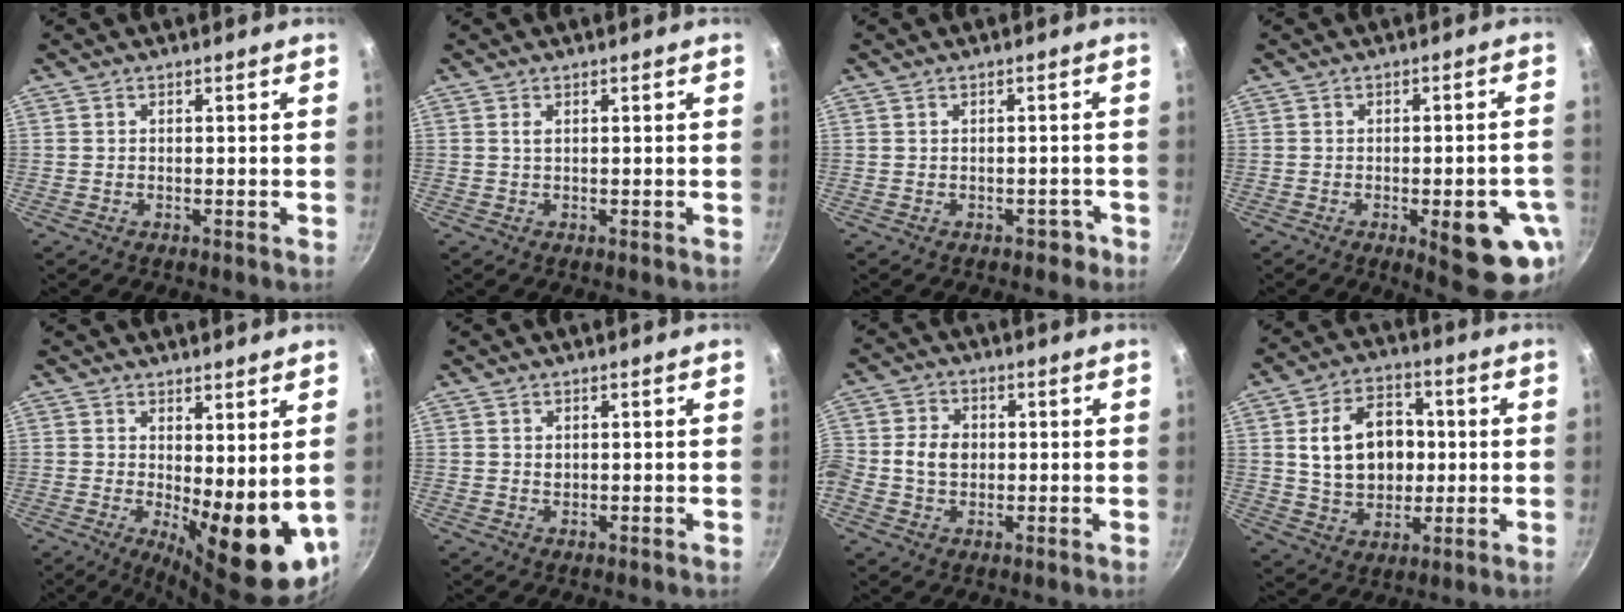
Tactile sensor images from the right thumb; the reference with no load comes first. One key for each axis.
{"total": 0.9, "fx": 0.3, "fy": 0.4, "fz": 0.7, "tx": -0.014, "ty": 0.001, "tz": 0.007}
{"total": 2.0, "fx": -1.1, "fy": 1.5, "fz": 0.7, "tx": 0.015, "ty": 0.025, "tz": 0.003}
{"total": 12.9, "fx": -4.2, "fy": 4.3, "fz": 11.4, "tx": -0.110, "ty": 0.009, "tz": -0.045}
{"total": 12.8, "fx": 0.6, "fy": 4.7, "fz": 11.9, "tx": -0.129, "ty": -0.029, "tz": 0.023}
{"total": 0.9, "fx": 0.3, "fy": 0.8, "fz": 0.4, "tx": -0.005, "ty": -0.001, "tz": 0.005}
{"total": 7.4, "fx": -0.3, "fy": 5.8, "fz": 4.5, "tx": -0.079, "ty": 0.015, "tz": -0.019}
{"total": 15.2, "fx": 1.5, "fy": 11.2, "fz": 10.1, "tx": -0.134, "ty": 0.012, "tz": 0.030}